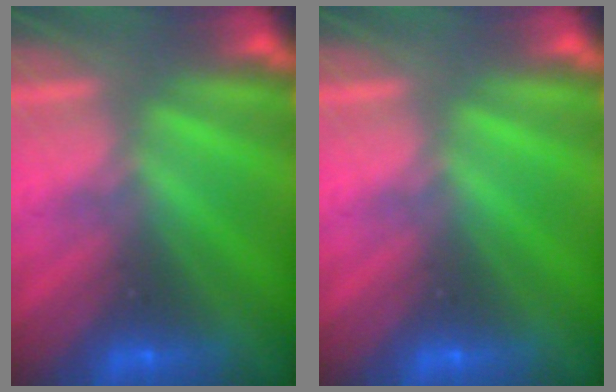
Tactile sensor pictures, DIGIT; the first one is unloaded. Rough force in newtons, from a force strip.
{"total": 0.0}